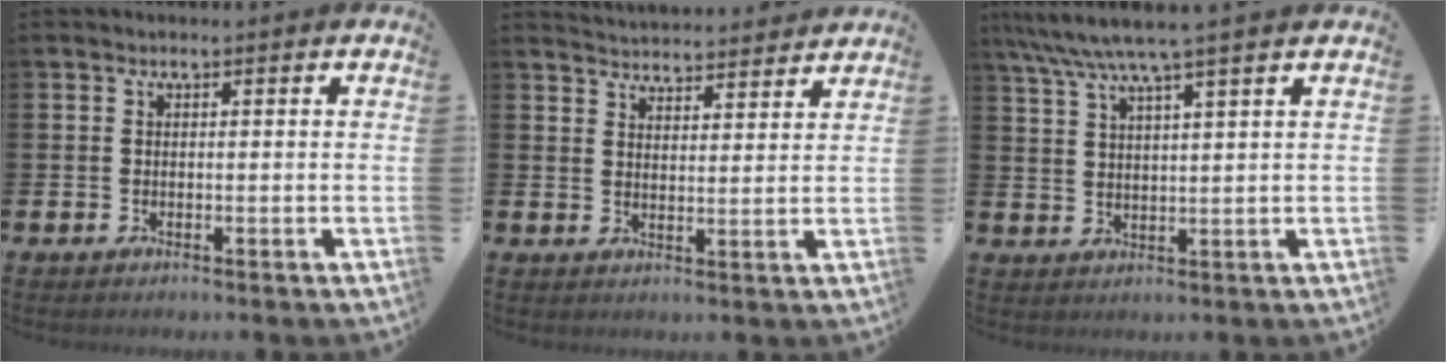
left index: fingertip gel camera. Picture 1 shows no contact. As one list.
[{"total": 4.3, "force": [4.2, 0.3, -0.4], "torque": [0.005, -0.034, 0.074]}, {"total": 5.8, "force": [4.9, 0.0, 3.1], "torque": [-0.078, -0.016, 0.087]}]